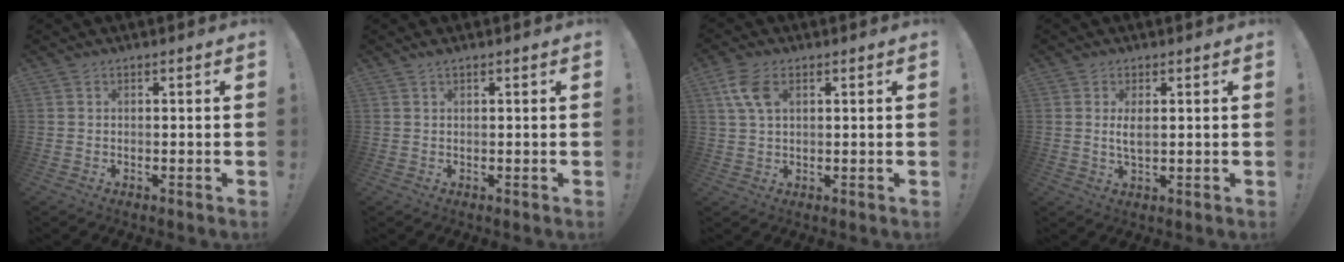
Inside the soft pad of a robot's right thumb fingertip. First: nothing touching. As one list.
[{"total": 0.9, "force": [0.7, -0.2, 0.6], "torque": [-0.015, 0.002, 0.013]}, {"total": 7.3, "force": [2.8, 4.1, 5.4], "torque": [-0.112, -0.002, 0.053]}, {"total": 3.4, "force": [0.7, 1.1, 3.1], "torque": [-0.057, -0.008, 0.008]}]